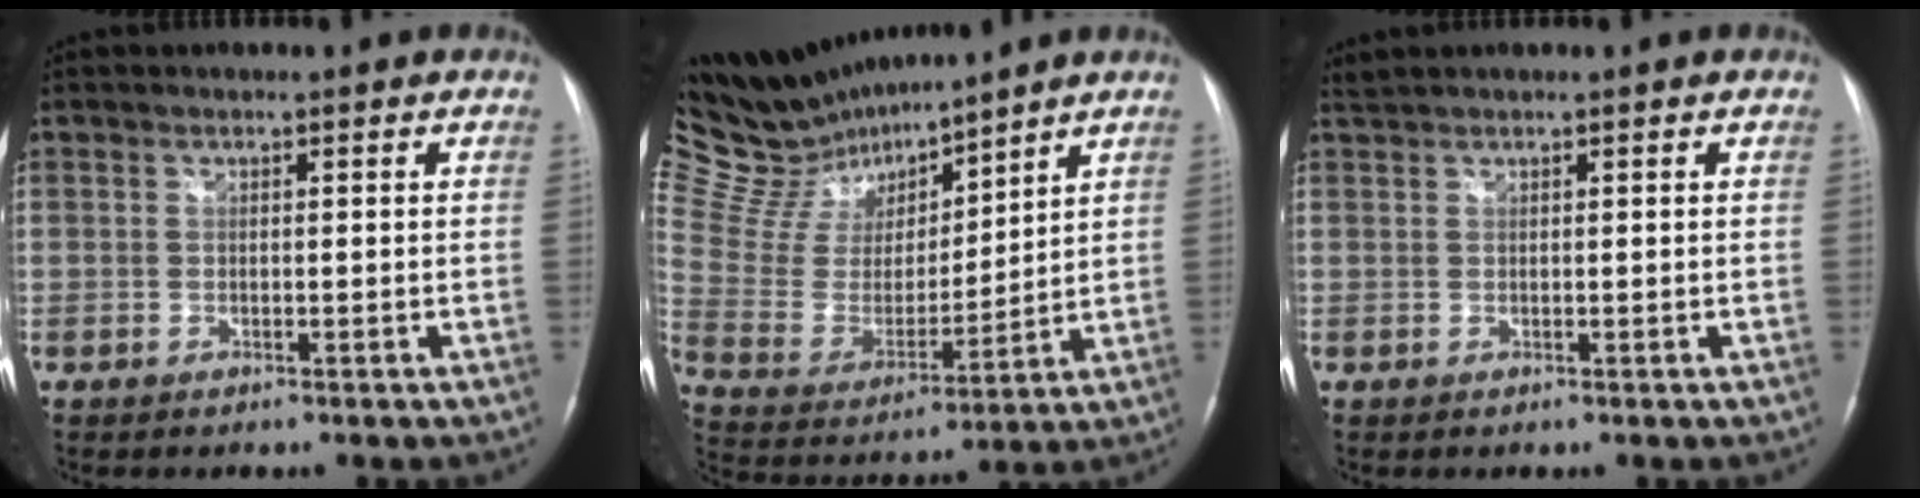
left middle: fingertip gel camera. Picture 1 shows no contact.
{"total": 14.9, "force": [13.9, 3.4, 4.4], "torque": [-0.100, 0.008, 0.274]}
{"total": 1.1, "force": [1.0, -0.2, 0.4], "torque": [-0.015, 0.016, 0.028]}